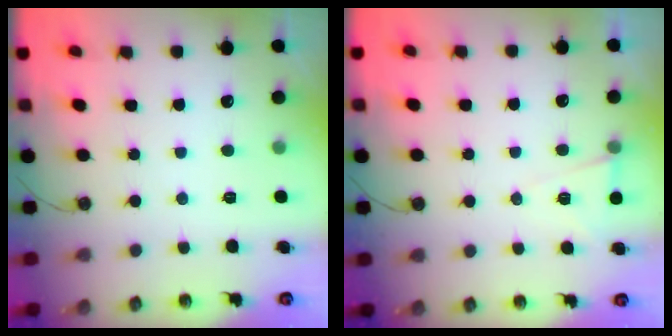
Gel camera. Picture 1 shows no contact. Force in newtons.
{"total": 6.2, "press": 4.3, "slide": 4.4}